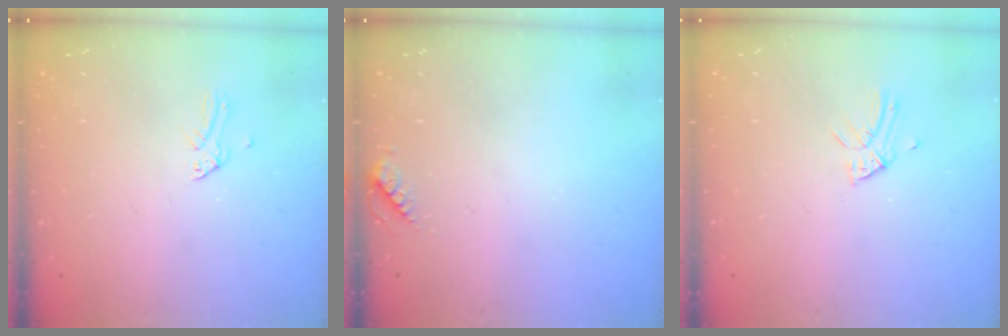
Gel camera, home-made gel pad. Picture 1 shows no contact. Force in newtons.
{"total": 5.6, "press": 5.6, "slide": 0.7}
{"total": 4.0, "press": 3.9, "slide": 0.3}